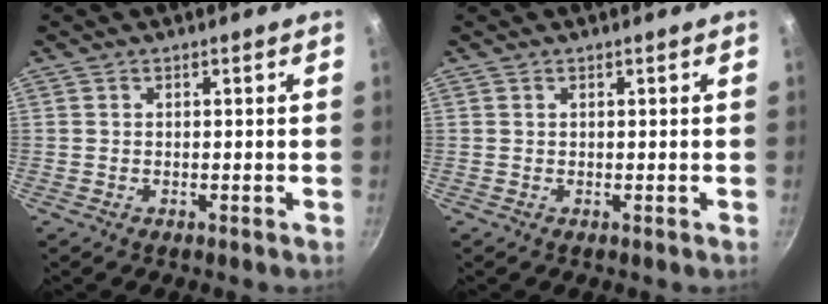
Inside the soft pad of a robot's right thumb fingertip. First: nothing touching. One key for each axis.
{"total": 0.0}